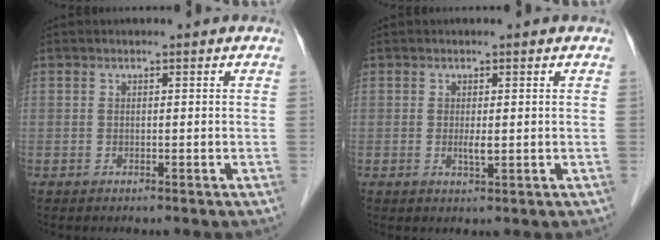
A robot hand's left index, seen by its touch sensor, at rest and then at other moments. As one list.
[{"total": 1.6, "force": [0.0, 0.3, 1.5], "torque": [-0.032, -0.003, 0.003]}]